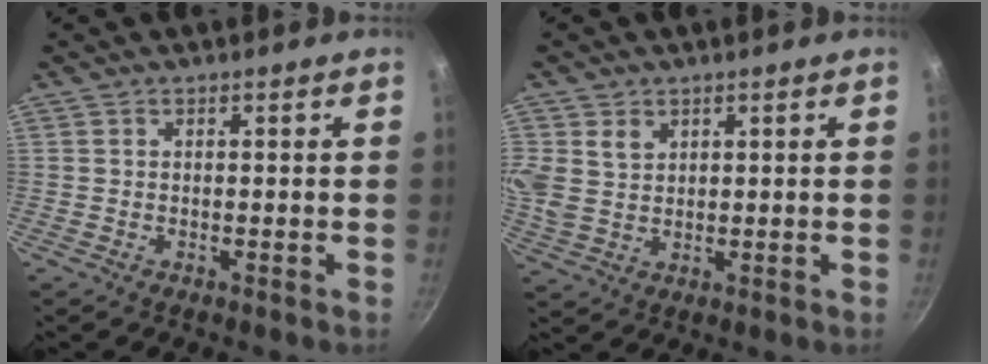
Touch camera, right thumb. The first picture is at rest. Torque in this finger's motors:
{"motor_torque": [-0.84, 1.35, 1.01, 0.50, 0.13]}